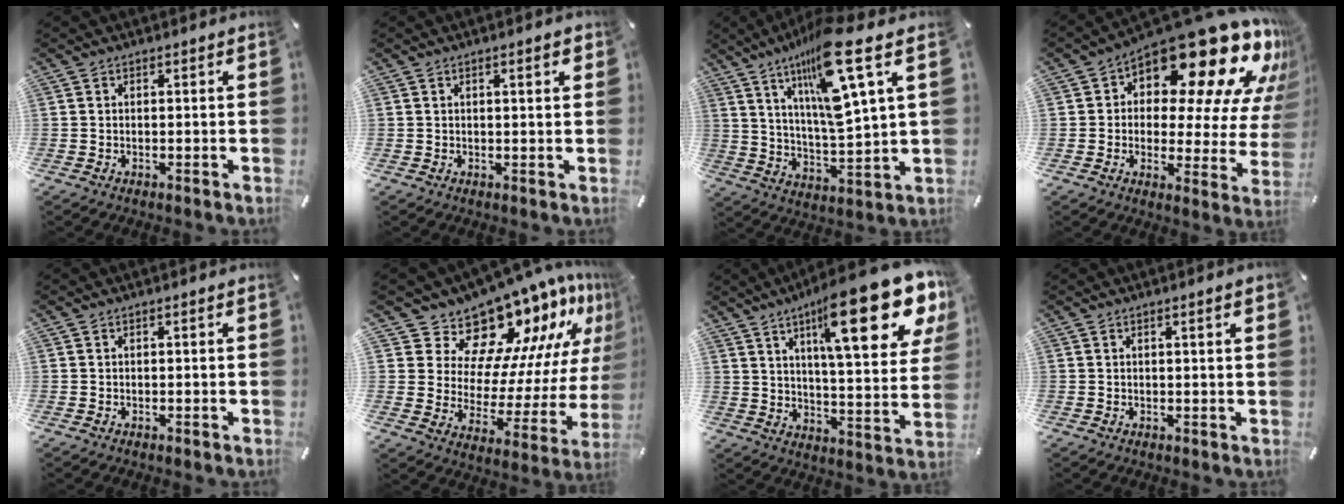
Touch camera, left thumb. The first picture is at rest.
{"total": 1.5, "force": [0.8, 0.5, 1.2], "torque": [-0.023, 0.003, 0.013]}
{"total": 17.6, "force": [10.5, 2.6, 13.9], "torque": [-0.247, -0.053, 0.162]}
{"total": 21.9, "force": [13.9, 8.6, 14.5], "torque": [-0.196, -0.118, 0.224]}
{"total": 0.0}
{"total": 17.6, "force": [16.0, 6.7, 3.0], "torque": [-0.029, -0.168, 0.271]}
{"total": 24.8, "force": [13.9, 8.3, 18.8], "torque": [-0.269, -0.084, 0.219]}
{"total": 1.6, "force": [0.7, 0.1, 1.4], "torque": [-0.029, 0.000, 0.011]}